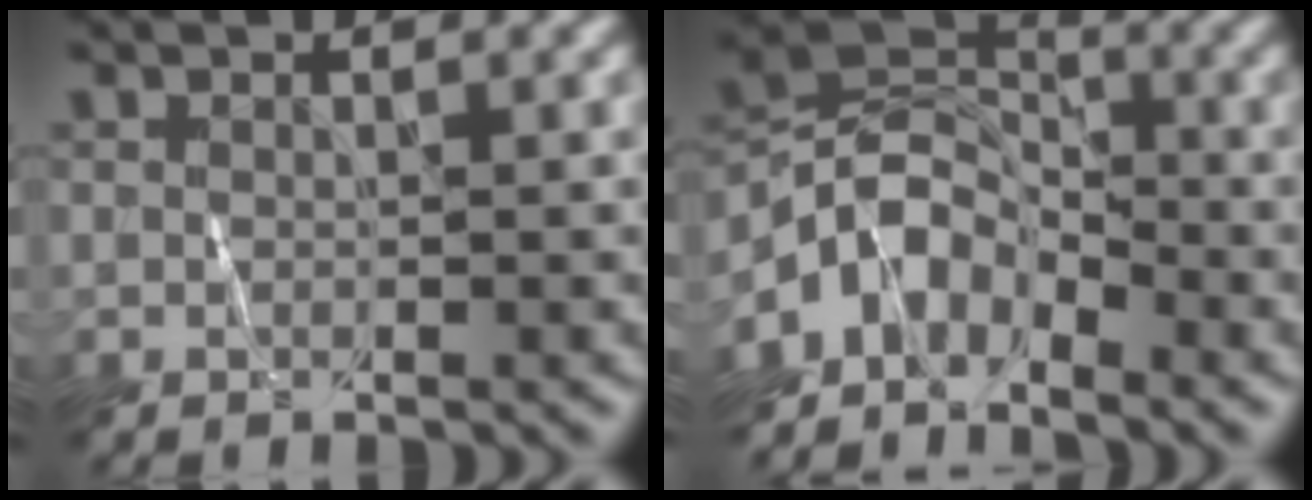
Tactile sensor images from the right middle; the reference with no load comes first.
{"total": 5.3, "force": [-3.9, 2.8, 2.3], "torque": [-0.034, 0.008, -0.084]}